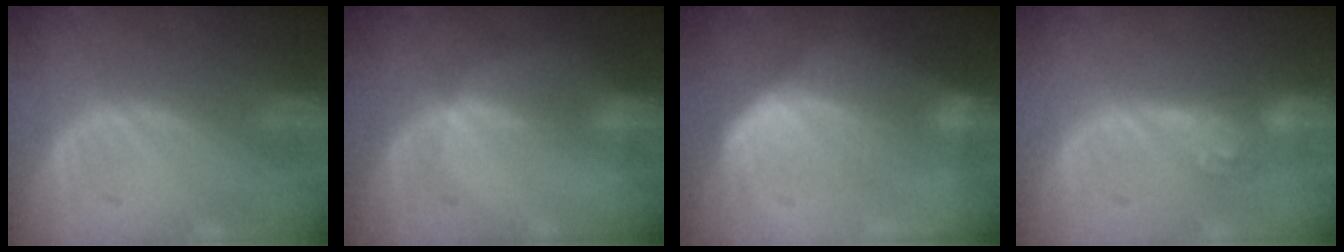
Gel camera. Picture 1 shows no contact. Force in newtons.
{"total": 1.3, "press": 0.9, "slide": 0.9}
{"total": 6.8, "press": 6.3, "slide": 2.5}
{"total": 4.4, "press": 4.4, "slide": 0.4}